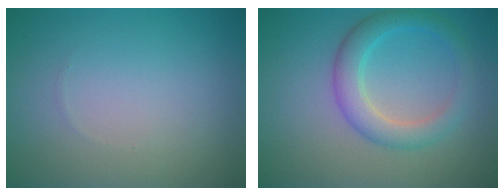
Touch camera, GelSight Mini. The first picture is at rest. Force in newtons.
{"total": 3.7, "press": 3.7, "slide": 0.3}